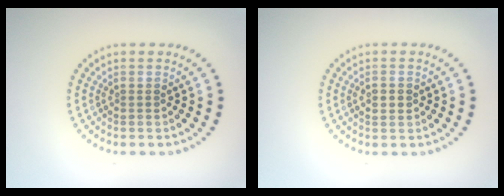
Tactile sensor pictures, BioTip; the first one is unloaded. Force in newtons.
{"total": 2.1, "press": 2.1, "slide": 0.2}